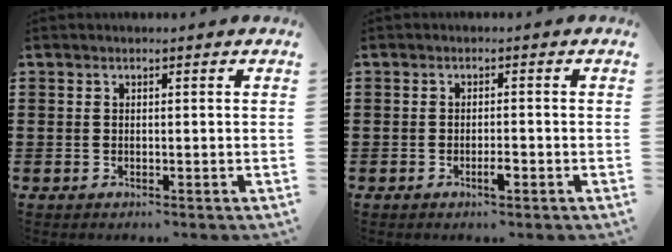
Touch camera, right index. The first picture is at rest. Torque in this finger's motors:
{"motor_torque": [0.76, 0.75, 0.11, 0.02]}